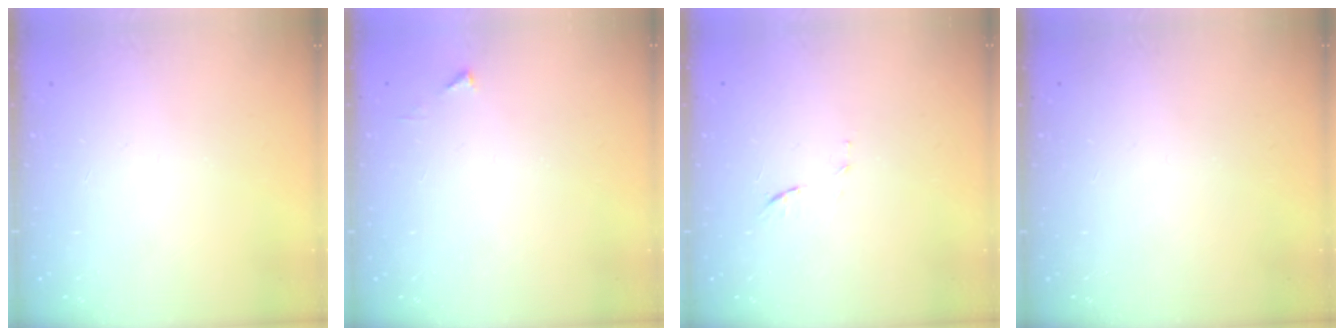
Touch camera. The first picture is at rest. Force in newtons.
{"total": 3.2, "press": 3.2, "slide": 0.3}
{"total": 5.0, "press": 5.0, "slide": 0.6}
{"total": 0.0}